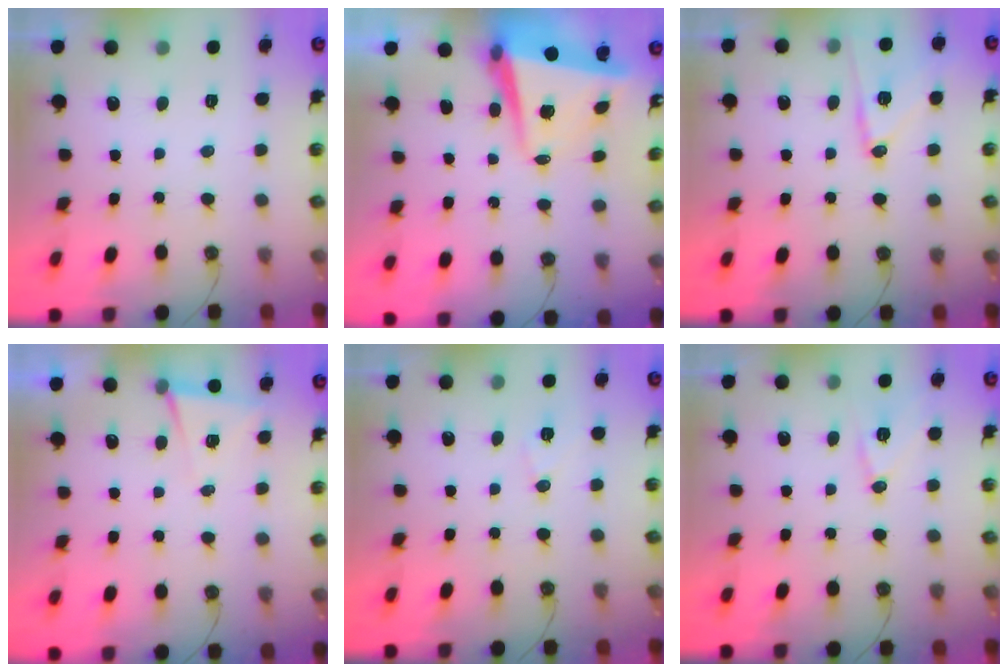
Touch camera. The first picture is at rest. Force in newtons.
{"total": 6.6, "press": 6.3, "slide": 1.8}
{"total": 12.3, "press": 12.0, "slide": 2.9}
{"total": 6.3, "press": 4.2, "slide": 4.7}
{"total": 6.7, "press": 5.5, "slide": 3.8}
{"total": 9.7, "press": 9.0, "slide": 3.5}